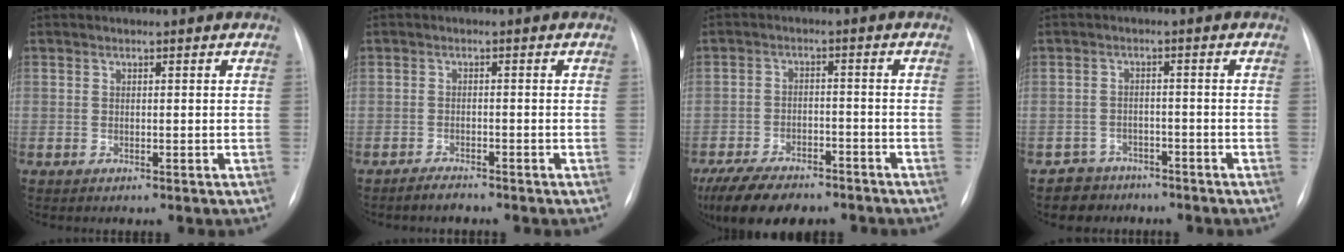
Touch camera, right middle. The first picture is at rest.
{"total": 1.8, "force": [-1.8, 0.4, 0.3], "torque": [-0.009, -0.003, -0.028]}
{"total": 13.1, "force": [-10.3, 5.3, 6.1], "torque": [-0.114, -0.006, -0.157]}
{"total": 4.4, "force": [-3.2, 2.9, -0.5], "torque": [0.011, 0.011, -0.052]}